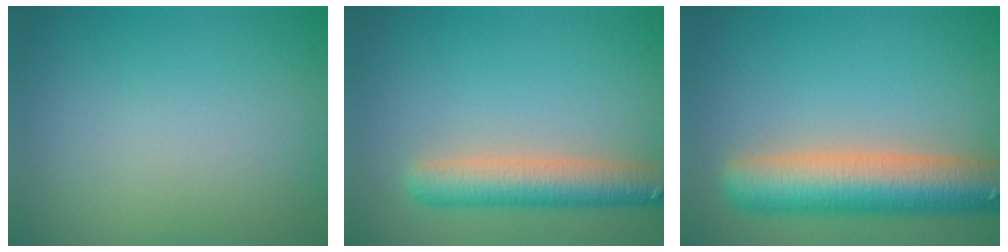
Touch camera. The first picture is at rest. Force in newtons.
{"total": 5.2, "press": 5.2, "slide": 0.4}
{"total": 8.7, "press": 8.7, "slide": 0.6}